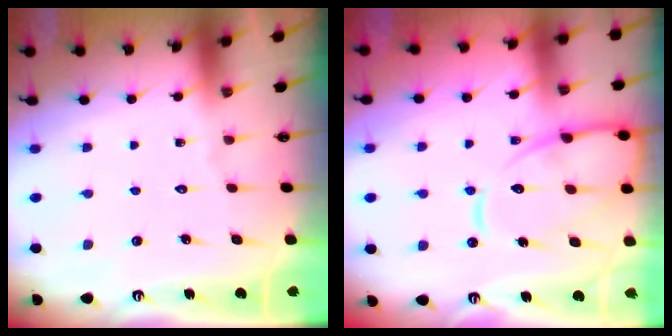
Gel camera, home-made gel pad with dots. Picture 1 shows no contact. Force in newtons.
{"total": 14.1, "press": 14.0, "slide": 1.3}